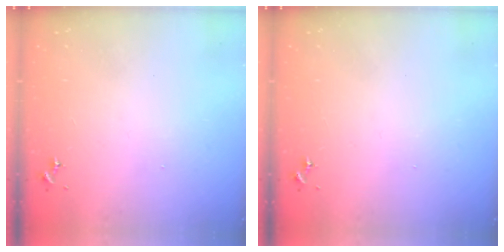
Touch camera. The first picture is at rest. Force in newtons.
{"total": 0.0}